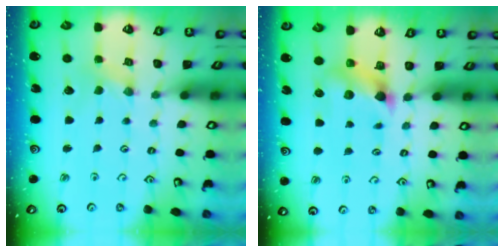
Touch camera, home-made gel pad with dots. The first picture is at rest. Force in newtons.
{"total": 5.6, "press": 5.6, "slide": 0.6}